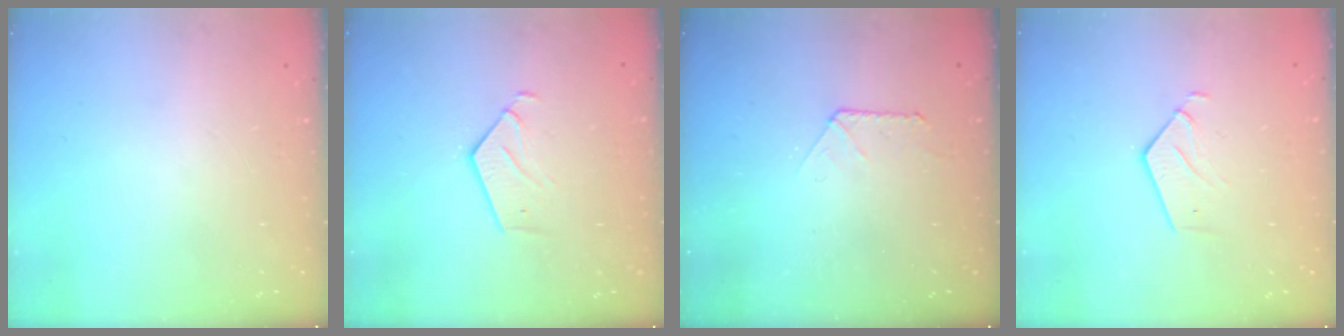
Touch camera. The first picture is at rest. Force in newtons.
{"total": 4.0, "press": 4.0, "slide": 0.2}
{"total": 4.5, "press": 4.5, "slide": 0.4}
{"total": 3.1, "press": 3.1, "slide": 0.2}